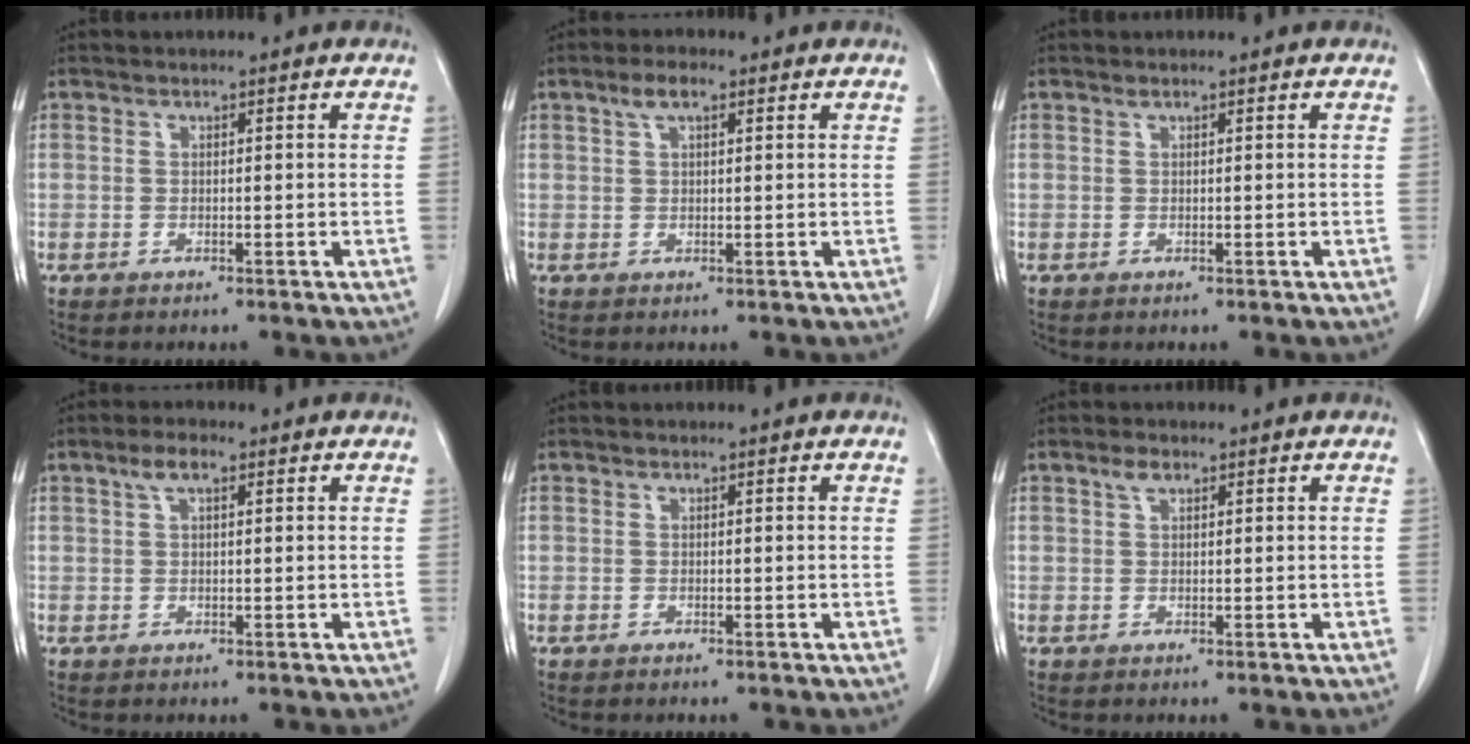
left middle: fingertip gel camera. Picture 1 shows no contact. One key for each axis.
{"total": 3.0, "fx": 1.6, "fy": 1.0, "fz": 2.2, "tx": -0.048, "ty": 0.011, "tz": 0.032}
{"total": 0.0}
{"total": 2.9, "fx": 1.5, "fy": 1.0, "fz": 2.2, "tx": -0.049, "ty": 0.012, "tz": 0.030}
{"total": 0.0}
{"total": 1.7, "fx": 1.1, "fy": 0.8, "fz": 1.1, "tx": -0.024, "ty": 0.007, "tz": 0.020}